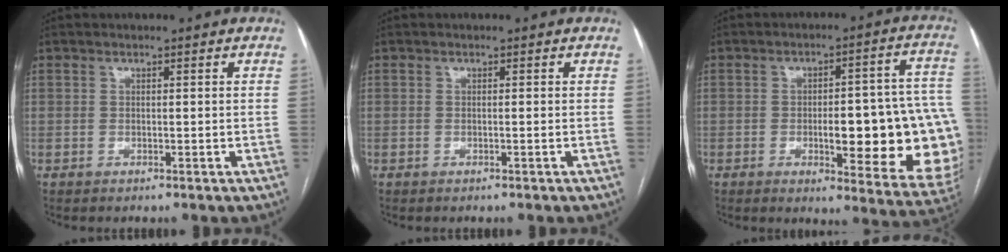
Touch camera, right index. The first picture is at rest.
{"total": 0.0}
{"total": 21.1, "force": [-3.3, 5.0, 20.2], "torque": [-0.165, 0.026, -0.019]}